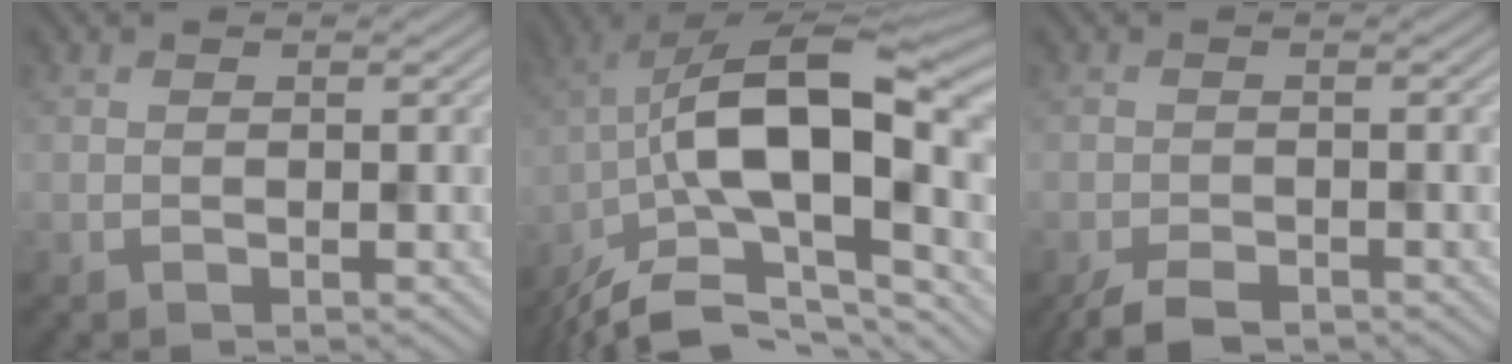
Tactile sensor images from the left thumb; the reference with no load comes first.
{"total": 16.8, "force": [-5.5, 6.8, 14.3], "torque": [-0.249, 0.013, -0.107]}
{"total": 3.6, "force": [-3.0, 1.2, 1.7], "torque": [-0.032, -0.008, -0.057]}